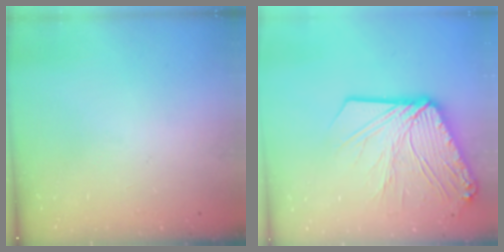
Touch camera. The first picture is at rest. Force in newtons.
{"total": 20.8, "press": 20.6, "slide": 2.7}